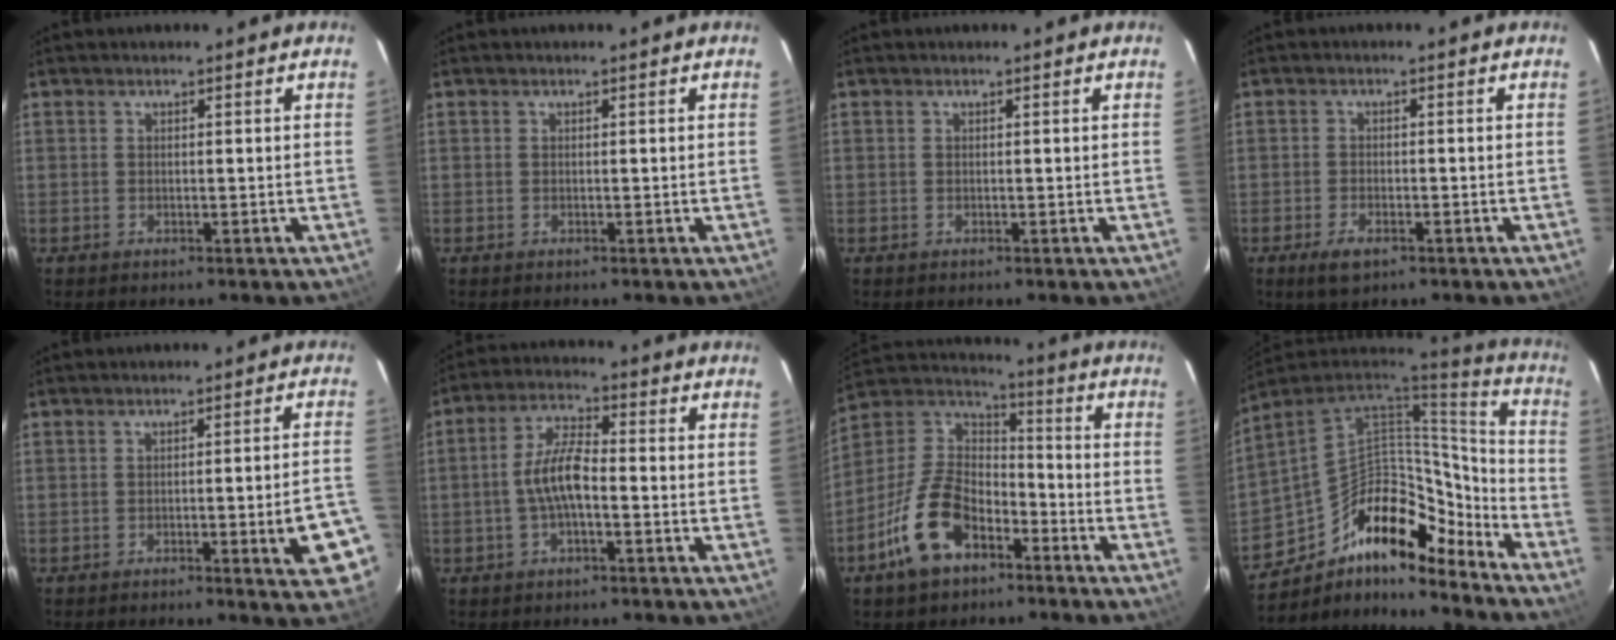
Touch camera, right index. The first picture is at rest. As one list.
[{"total": 0.0}, {"total": 0.0}, {"total": 3.9, "force": [-2.3, 1.8, 2.6], "torque": [-0.063, -0.008, -0.040]}, {"total": 7.0, "force": [-3.2, 0.6, 6.2], "torque": [-0.073, -0.001, -0.035]}, {"total": 7.0, "force": [-1.8, 2.3, 6.3], "torque": [-0.131, 0.014, -0.035]}, {"total": 15.9, "force": [-8.4, 9.8, 9.3], "torque": [-0.207, 0.022, -0.144]}, {"total": 22.1, "force": [-13.5, 11.8, 12.9], "torque": [-0.255, 0.026, -0.211]}]